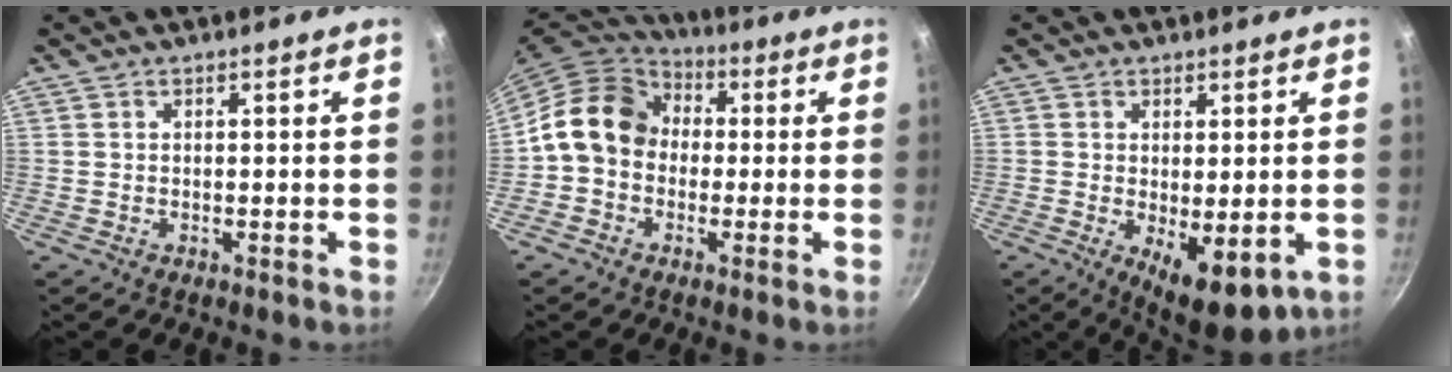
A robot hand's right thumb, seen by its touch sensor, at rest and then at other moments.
{"total": 12.5, "force": [0.4, 10.3, 7.1], "torque": [-0.089, 0.031, -0.014]}
{"total": 8.3, "force": [-1.3, 3.5, 7.4], "torque": [-0.094, -0.015, -0.006]}